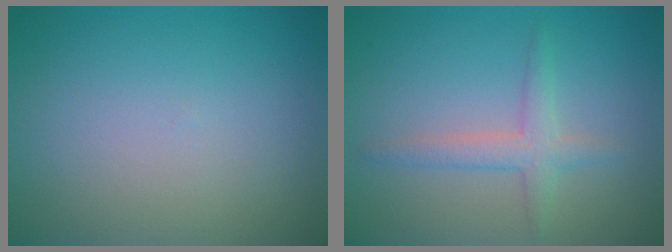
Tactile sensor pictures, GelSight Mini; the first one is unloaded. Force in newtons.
{"total": 2.2, "press": 2.2, "slide": 0.0}